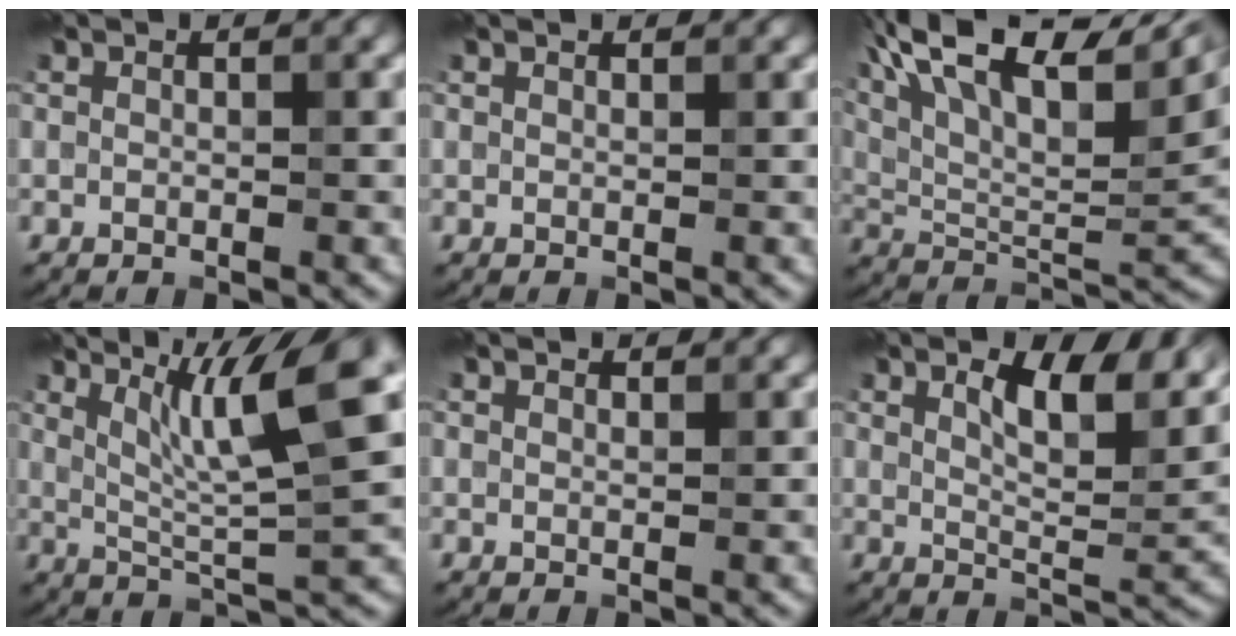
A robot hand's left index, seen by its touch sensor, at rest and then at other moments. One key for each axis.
{"total": 0.7, "fx": 0.7, "fy": 0.1, "fz": 0.2, "tx": -0.005, "ty": -0.001, "tz": 0.008}
{"total": 16.1, "fx": 8.4, "fy": 6.5, "fz": 12.1, "tx": -0.219, "ty": 0.042, "tz": 0.138}
{"total": 8.7, "fx": 3.4, "fy": 1.3, "fz": 7.9, "tx": -0.127, "ty": 0.006, "tz": 0.064}
{"total": 1.3, "fx": 1.2, "fy": 0.3, "fz": 0.4, "tx": -0.012, "ty": -0.001, "tz": 0.014}
{"total": 8.0, "fx": 3.7, "fy": 2.7, "fz": 6.6, "tx": -0.097, "ty": 0.002, "tz": 0.063}